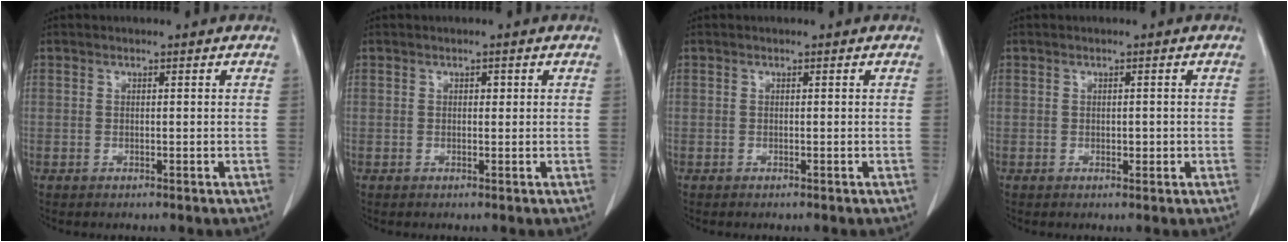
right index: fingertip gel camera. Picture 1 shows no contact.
{"total": 0.7, "force": [0.2, 0.5, 0.5], "torque": [-0.005, 0.002, 0.002]}
{"total": 0.0}
{"total": 1.0, "force": [-0.1, 0.7, 0.7], "torque": [-0.006, 0.001, 0.001]}